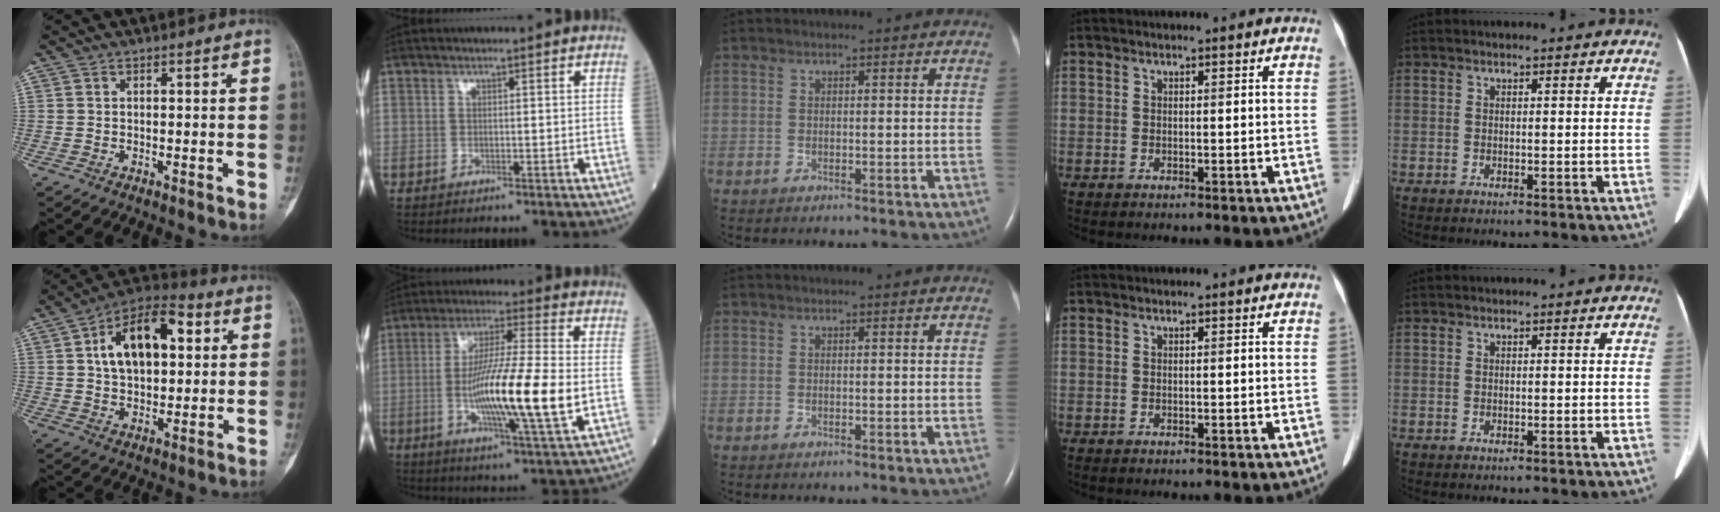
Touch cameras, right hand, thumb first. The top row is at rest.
{"thumb": {"total": 16.0, "force": [4.0, 9.2, 12.5], "torque": [-0.181, 0.016, 0.060]}, "index": {"total": 16.6, "force": [-2.3, 0.4, 16.4], "torque": [-0.294, -0.015, -0.045]}}